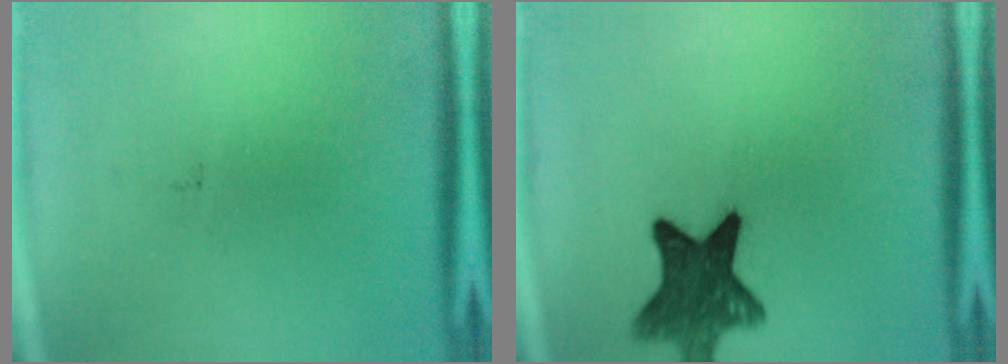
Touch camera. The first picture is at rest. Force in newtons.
{"total": 10.4}